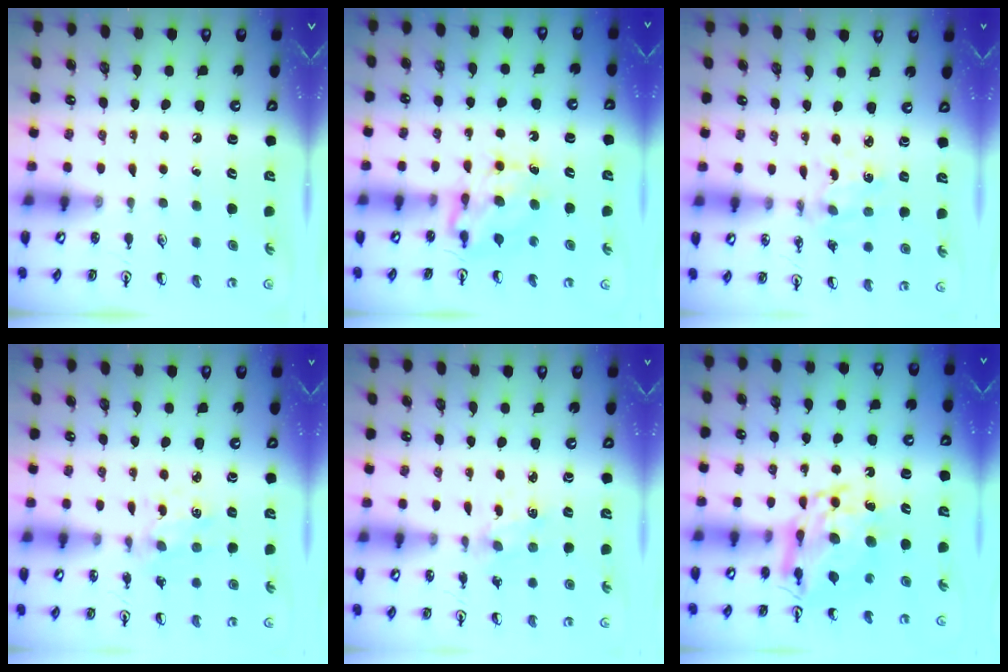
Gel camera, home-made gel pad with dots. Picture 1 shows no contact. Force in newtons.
{"total": 6.5, "press": 6.5, "slide": 0.4}
{"total": 1.8, "press": 1.7, "slide": 0.3}
{"total": 1.6, "press": 1.6, "slide": 0.3}
{"total": 1.5, "press": 1.4, "slide": 0.5}
{"total": 13.5, "press": 13.4, "slide": 1.4}